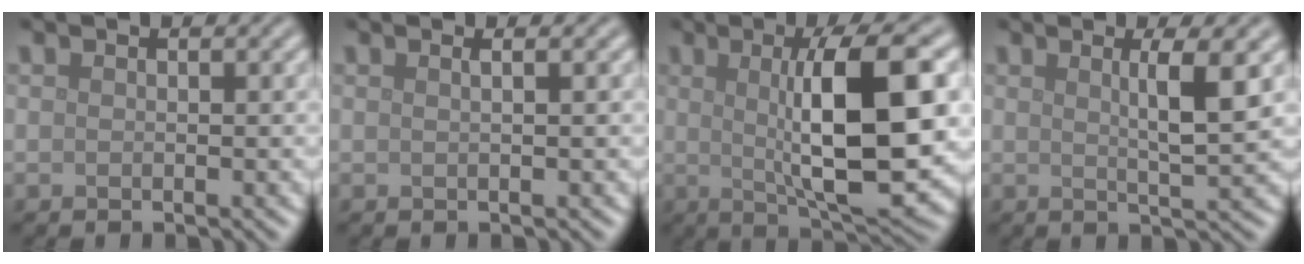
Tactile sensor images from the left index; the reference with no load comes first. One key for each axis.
{"total": 1.2, "fx": 0.5, "fy": 0.5, "fz": 1.0, "tx": -0.005, "ty": -0.001, "tz": -0.003}
{"total": 10.8, "fx": 1.0, "fy": 2.7, "fz": 10.5, "tx": -0.147, "ty": 0.001, "tz": 0.021}
{"total": 3.6, "fx": 1.1, "fy": 0.5, "fz": 3.4, "tx": -0.051, "ty": 0.000, "tz": 0.016}